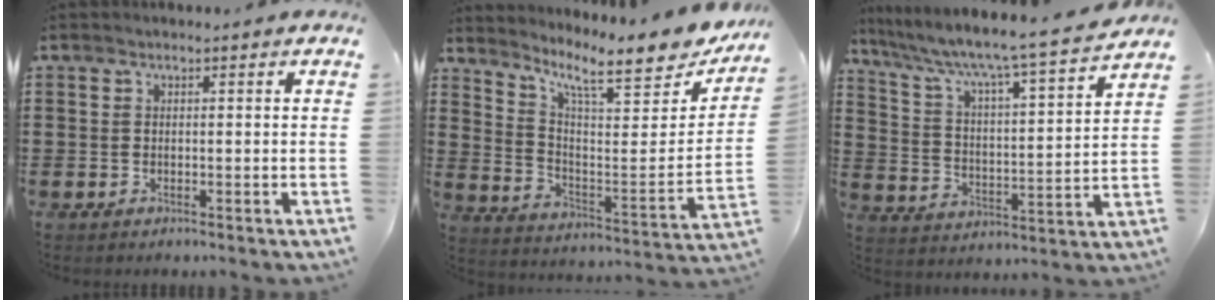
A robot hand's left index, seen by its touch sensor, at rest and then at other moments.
{"total": 10.5, "force": [8.4, 1.7, 6.0], "torque": [-0.121, -0.067, 0.133]}
{"total": 5.1, "force": [4.4, -0.1, 2.7], "torque": [-0.074, -0.044, 0.060]}